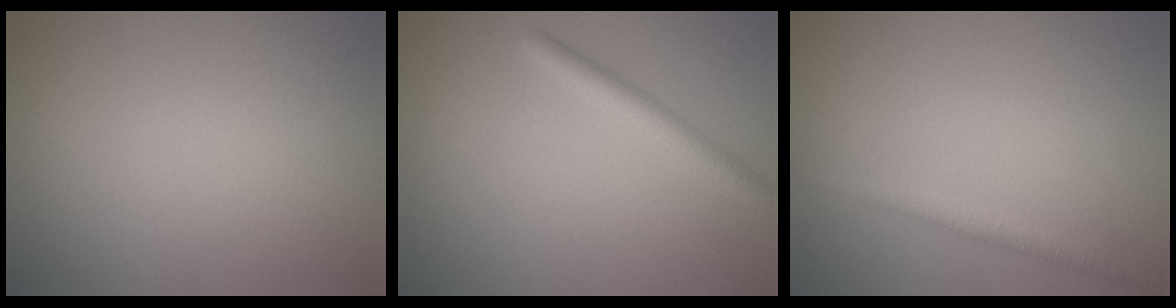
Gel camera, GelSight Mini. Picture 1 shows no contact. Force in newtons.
{"total": 2.3, "press": 2.3, "slide": 0.1}
{"total": 1.8, "press": 1.8, "slide": 0.1}